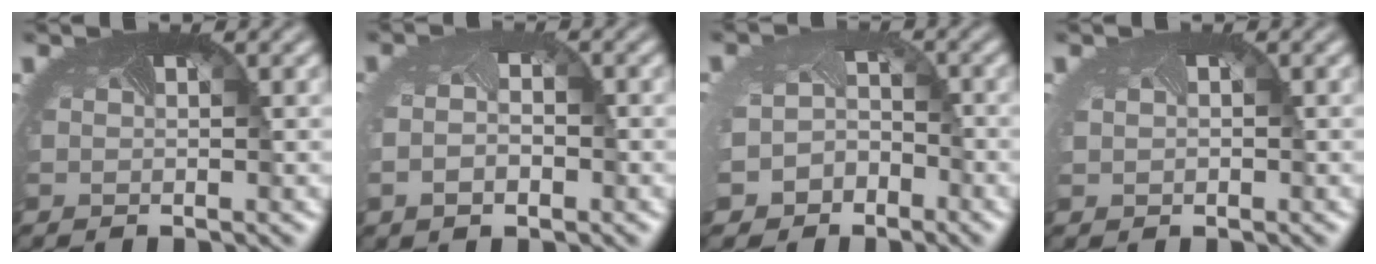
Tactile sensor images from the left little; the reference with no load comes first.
{"total": 2.7, "force": [-0.5, 1.6, 2.1], "torque": [-0.048, -0.010, -0.008]}
{"total": 4.4, "force": [-3.0, 3.1, 0.6], "torque": [-0.011, -0.018, -0.041]}
{"total": 1.3, "force": [0.2, 1.2, 0.4], "torque": [-0.016, 0.004, 0.012]}